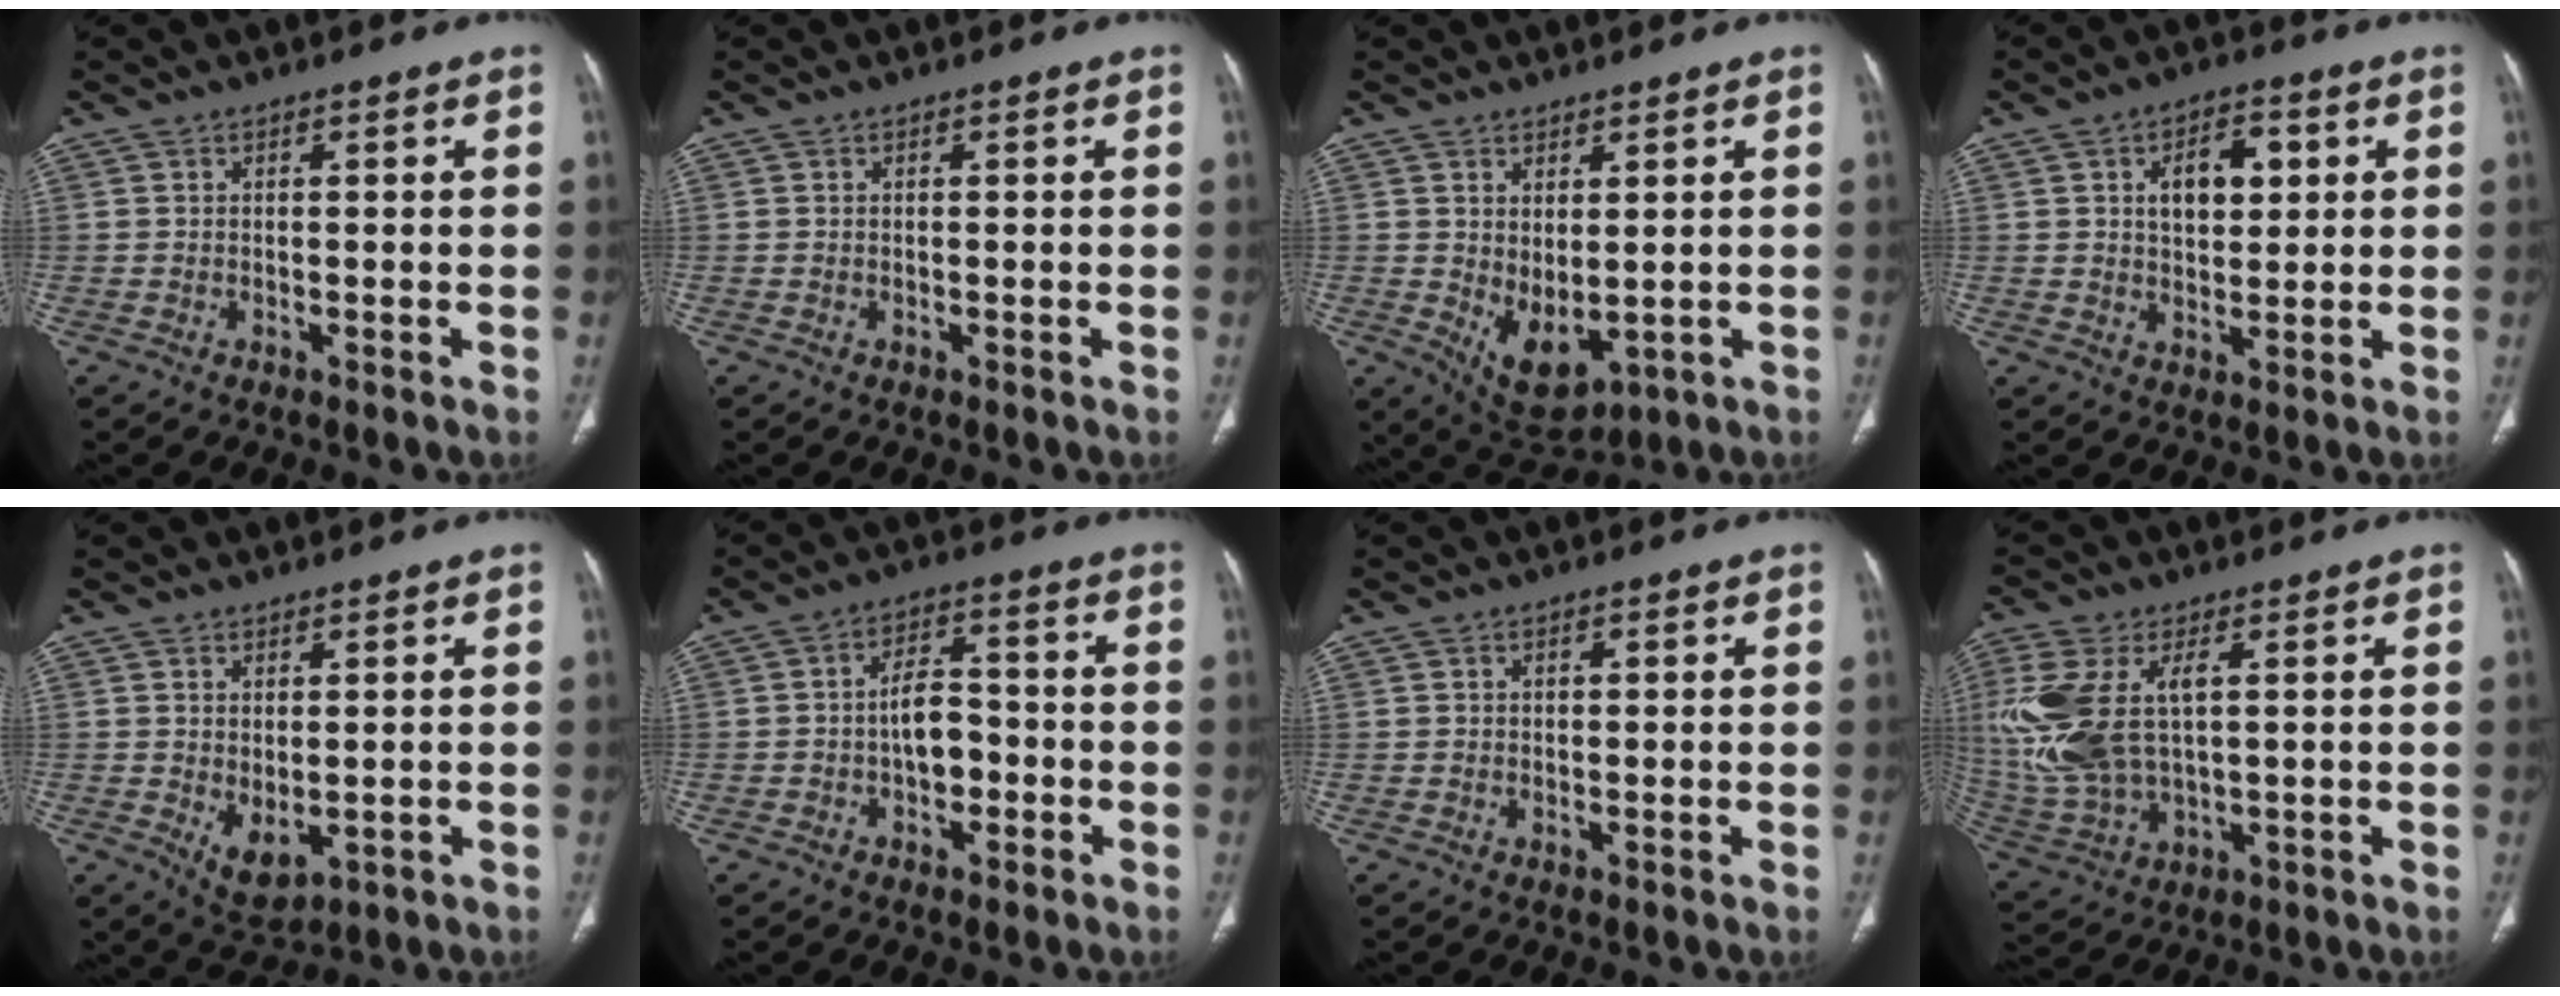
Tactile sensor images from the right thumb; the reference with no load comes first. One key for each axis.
{"total": 0.0}
{"total": 7.7, "fx": -0.4, "fy": 4.2, "fz": 6.5, "tx": -0.095, "ty": -0.016, "tz": 0.020}
{"total": 8.4, "fx": 2.3, "fy": 4.9, "fz": 6.3, "tx": -0.073, "ty": -0.001, "tz": 0.038}
{"total": 5.5, "fx": -0.7, "fy": 3.1, "fz": 4.5, "tx": -0.070, "ty": -0.010, "tz": 0.009}
{"total": 6.7, "fx": -1.7, "fy": 4.4, "fz": 4.8, "tx": -0.060, "ty": 0.030, "tz": -0.032}
{"total": 0.8, "fx": 0.2, "fy": 0.5, "fz": 0.5, "tx": -0.006, "ty": 0.000, "tz": 0.004}
{"total": 16.4, "fx": 2.8, "fy": 8.7, "fz": 13.6, "tx": -0.321, "ty": -0.004, "tz": 0.066}